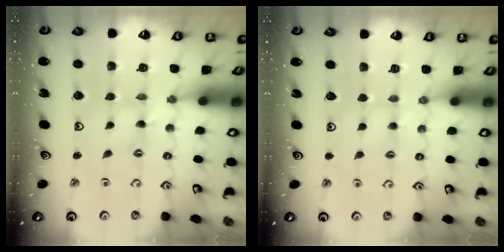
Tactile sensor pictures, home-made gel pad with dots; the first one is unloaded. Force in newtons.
{"total": 1.9, "press": 1.9, "slide": 0.4}